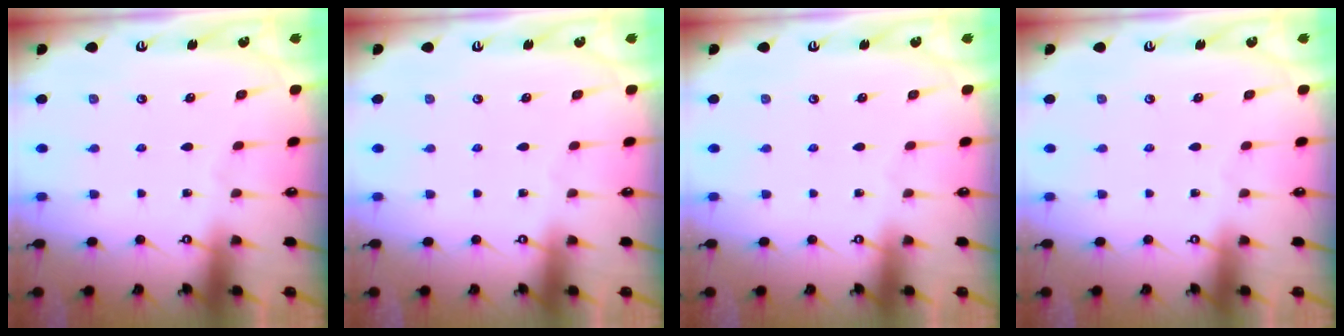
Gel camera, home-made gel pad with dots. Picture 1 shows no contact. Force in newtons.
{"total": 0.0}
{"total": 0.0}
{"total": 0.0}